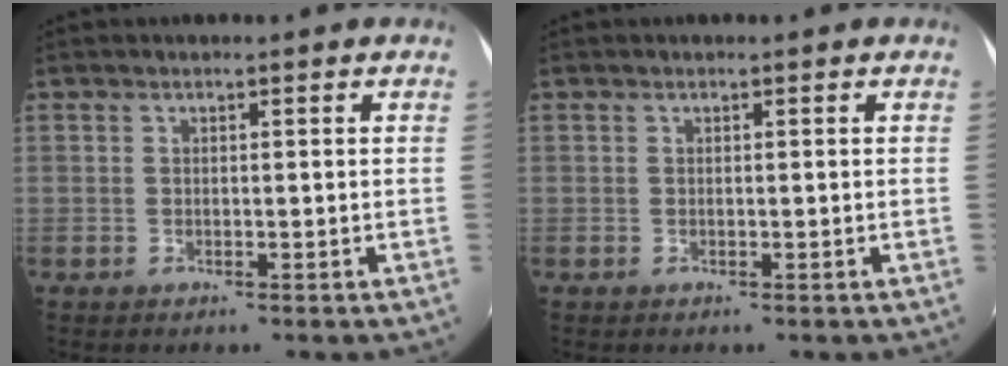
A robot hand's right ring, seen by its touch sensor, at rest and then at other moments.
{"total": 0.0}